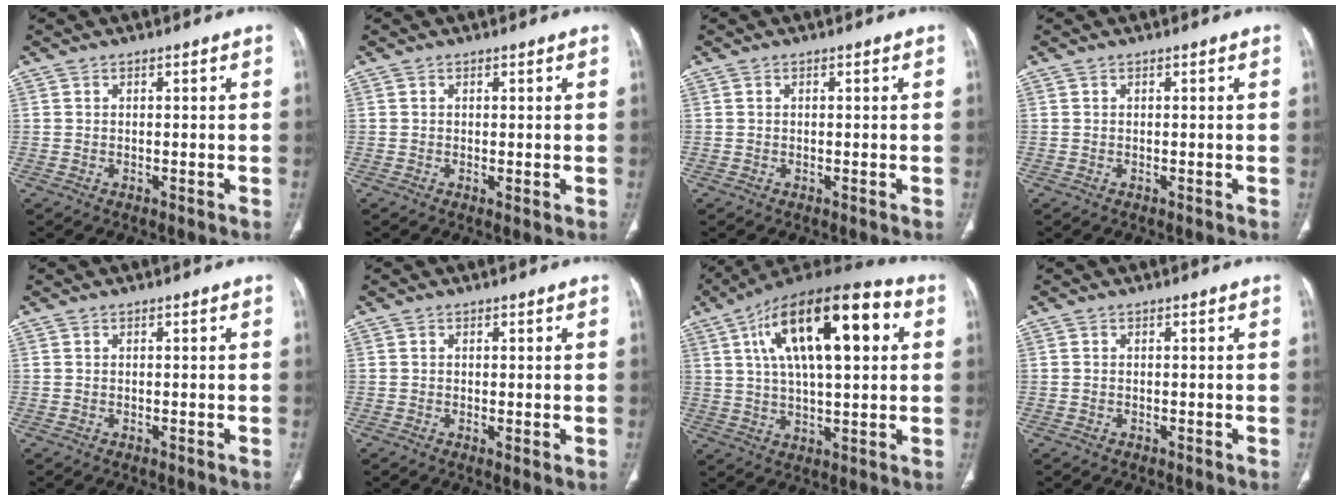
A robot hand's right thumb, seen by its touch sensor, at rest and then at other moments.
{"total": 0.8, "force": [0.0, 0.2, 0.8], "torque": [-0.018, -0.005, 0.000]}
{"total": 0.0}
{"total": 0.0}
{"total": 0.0}
{"total": 1.2, "force": [-0.1, 0.3, 1.2], "torque": [-0.025, -0.008, -0.001]}
{"total": 23.8, "force": [7.3, 9.5, 20.5], "torque": [-0.329, 0.016, 0.109]}
{"total": 0.0}